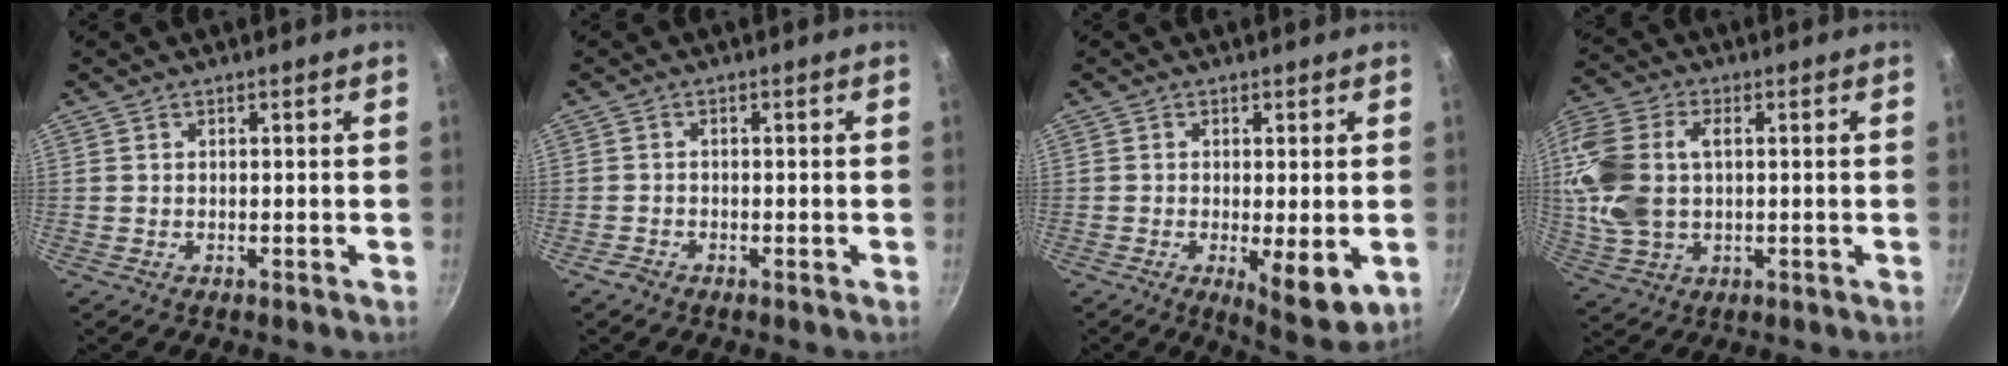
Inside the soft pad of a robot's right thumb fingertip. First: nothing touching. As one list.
[{"total": 1.1, "force": [-0.9, 0.5, 0.5], "torque": [-0.008, -0.001, -0.021]}, {"total": 8.4, "force": [-2.0, 2.6, 7.7], "torque": [-0.112, -0.023, -0.026]}, {"total": 15.9, "force": [1.5, 10.0, 12.3], "torque": [-0.296, 0.011, 0.030]}]